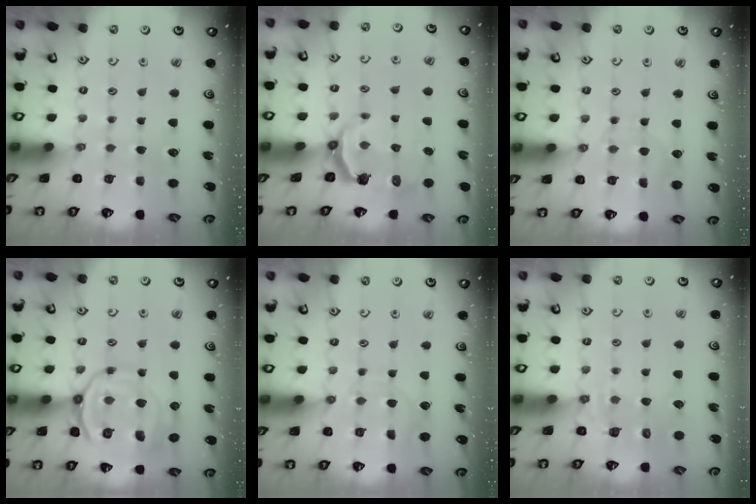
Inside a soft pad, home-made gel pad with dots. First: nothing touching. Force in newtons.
{"total": 4.2, "press": 2.7, "slide": 3.2}
{"total": 2.8, "press": 2.8, "slide": 0.3}
{"total": 16.1, "press": 16.1, "slide": 1.5}
{"total": 6.3, "press": 6.3, "slide": 0.6}
{"total": 4.6, "press": 4.3, "slide": 1.6}